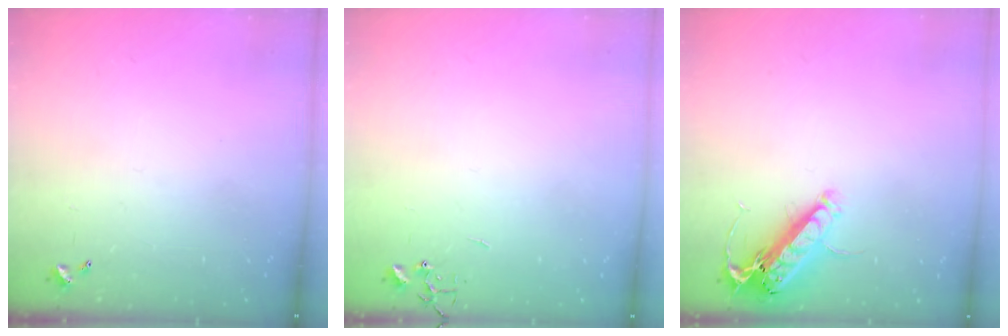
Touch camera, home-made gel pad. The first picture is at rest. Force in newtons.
{"total": 0.0}
{"total": 14.2, "press": 14.0, "slide": 2.5}